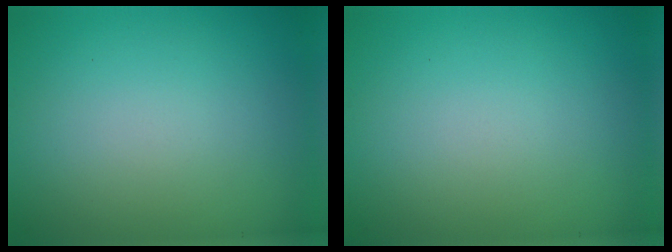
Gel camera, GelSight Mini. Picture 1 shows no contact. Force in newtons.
{"total": 0.0}